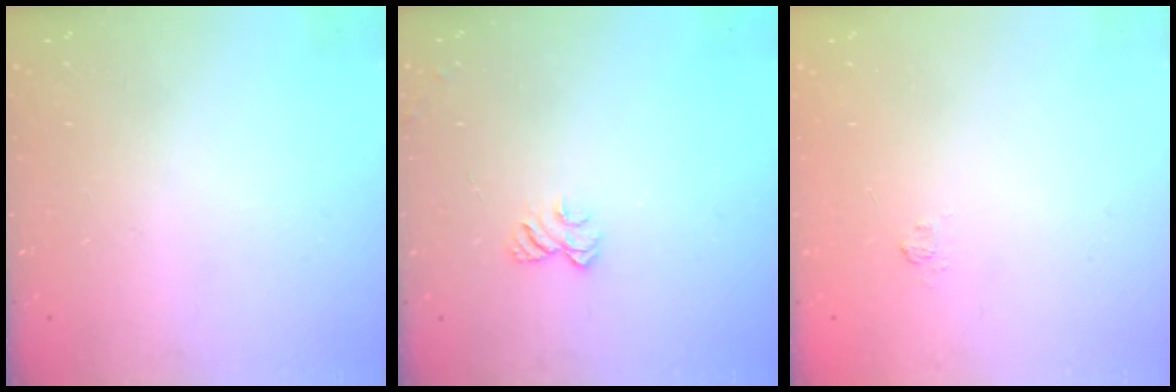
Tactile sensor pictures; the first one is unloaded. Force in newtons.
{"total": 6.0, "press": 6.0, "slide": 0.3}
{"total": 2.4, "press": 2.1, "slide": 1.3}